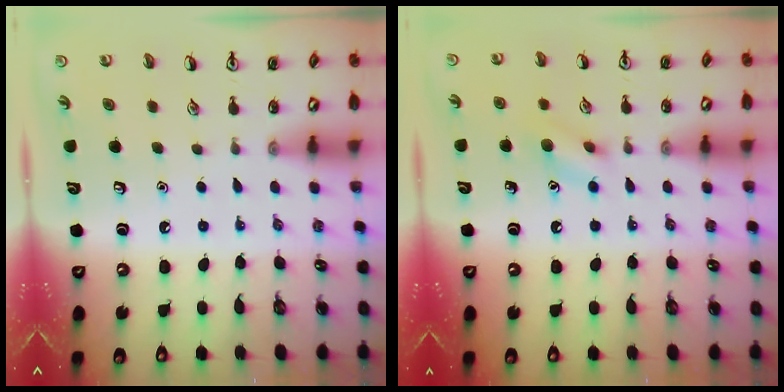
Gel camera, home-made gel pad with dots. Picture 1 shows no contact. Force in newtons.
{"total": 7.7, "press": 7.6, "slide": 1.0}